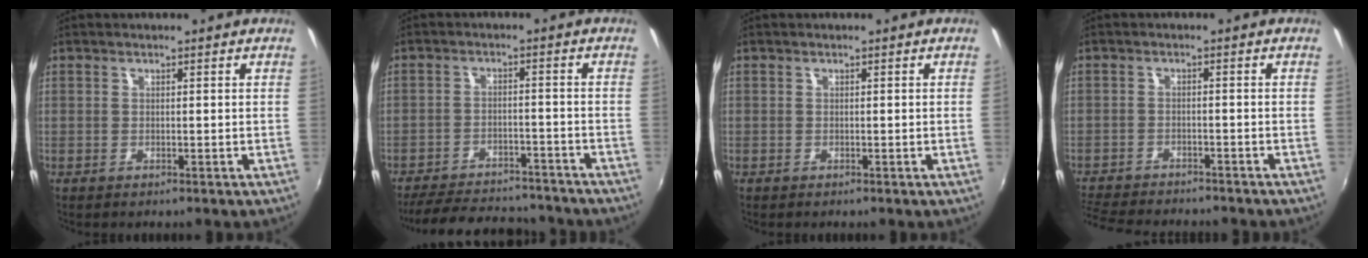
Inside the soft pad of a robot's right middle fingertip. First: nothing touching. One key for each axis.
{"total": 18.4, "fx": -16.0, "fy": 5.6, "fz": 7.1, "tx": -0.158, "ty": 0.003, "tz": -0.215}
{"total": 0.0}
{"total": 10.9, "fx": -9.9, "fy": 2.3, "fz": 3.9, "tx": -0.105, "ty": -0.014, "tz": -0.159}